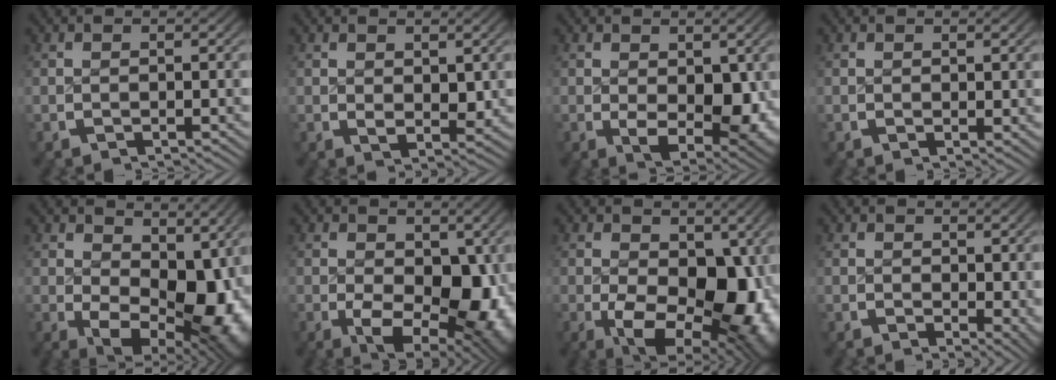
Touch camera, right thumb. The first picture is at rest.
{"total": 1.9, "force": [0.7, 1.2, 1.3], "torque": [-0.017, -0.012, 0.022]}
{"total": 7.3, "force": [-0.9, 4.6, 5.6], "torque": [-0.096, -0.049, 0.016]}
{"total": 0.7, "force": [0.4, 0.3, 0.4], "torque": [-0.001, -0.003, 0.011]}
{"total": 12.0, "force": [-1.2, 7.5, 9.3], "torque": [-0.152, -0.058, 0.015]}
{"total": 10.3, "force": [-1.5, 6.7, 7.7], "torque": [-0.133, -0.058, 0.007]}
{"total": 13.5, "force": [-2.3, 8.7, 10.1], "torque": [-0.177, -0.070, -0.001]}
{"total": 2.6, "force": [0.4, 1.5, 2.1], "torque": [-0.015, -0.011, 0.014]}